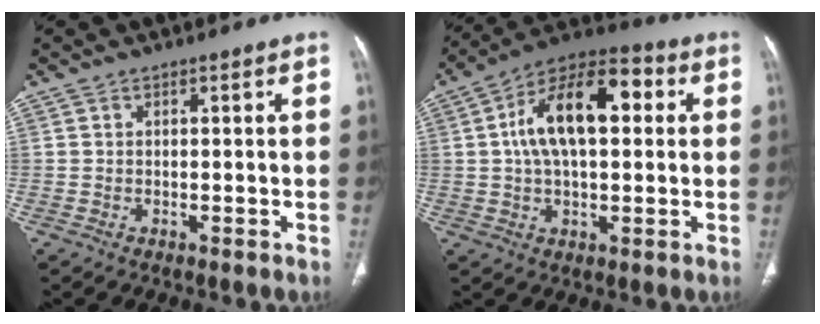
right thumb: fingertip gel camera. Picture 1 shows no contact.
{"total": 17.3, "force": [3.2, 8.9, 14.4], "torque": [-0.232, 0.032, 0.045]}